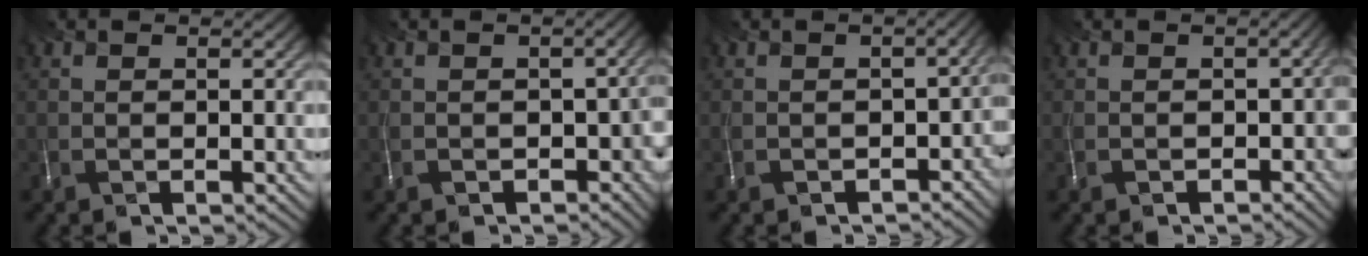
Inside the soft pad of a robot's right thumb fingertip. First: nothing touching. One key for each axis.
{"total": 5.1, "fx": -2.6, "fy": 3.3, "fz": 2.9, "tx": -0.040, "ty": -0.023, "tz": -0.039}
{"total": 5.3, "fx": -3.0, "fy": 3.4, "fz": 2.8, "tx": -0.033, "ty": -0.029, "tz": -0.044}
{"total": 3.5, "fx": -1.9, "fy": 2.4, "fz": 1.7, "tx": -0.022, "ty": -0.018, "tz": -0.029}